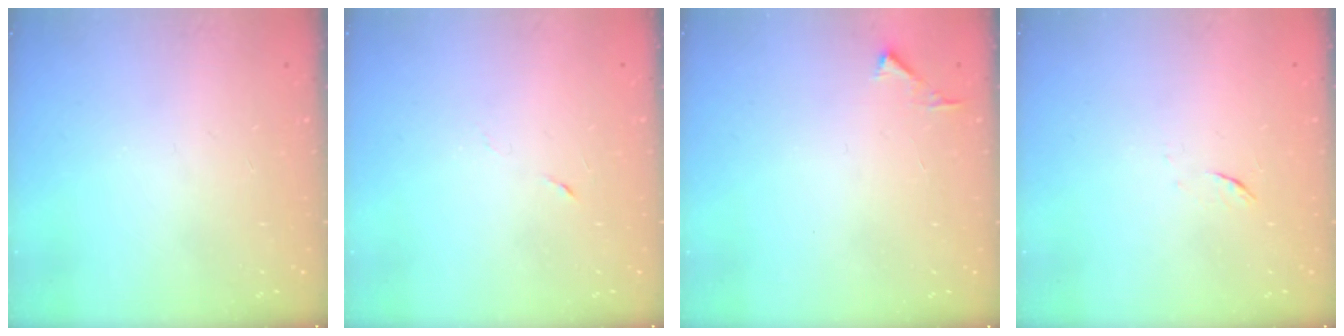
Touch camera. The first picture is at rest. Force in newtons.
{"total": 2.9, "press": 2.7, "slide": 1.0}
{"total": 2.8, "press": 2.8, "slide": 0.3}
{"total": 4.5, "press": 4.5, "slide": 0.7}